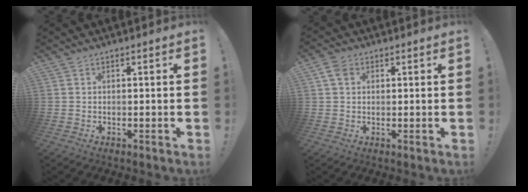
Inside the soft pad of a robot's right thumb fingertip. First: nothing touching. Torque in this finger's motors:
{"motor_torque": [0.40, 0.32, 0.07, -0.29, 0.00]}